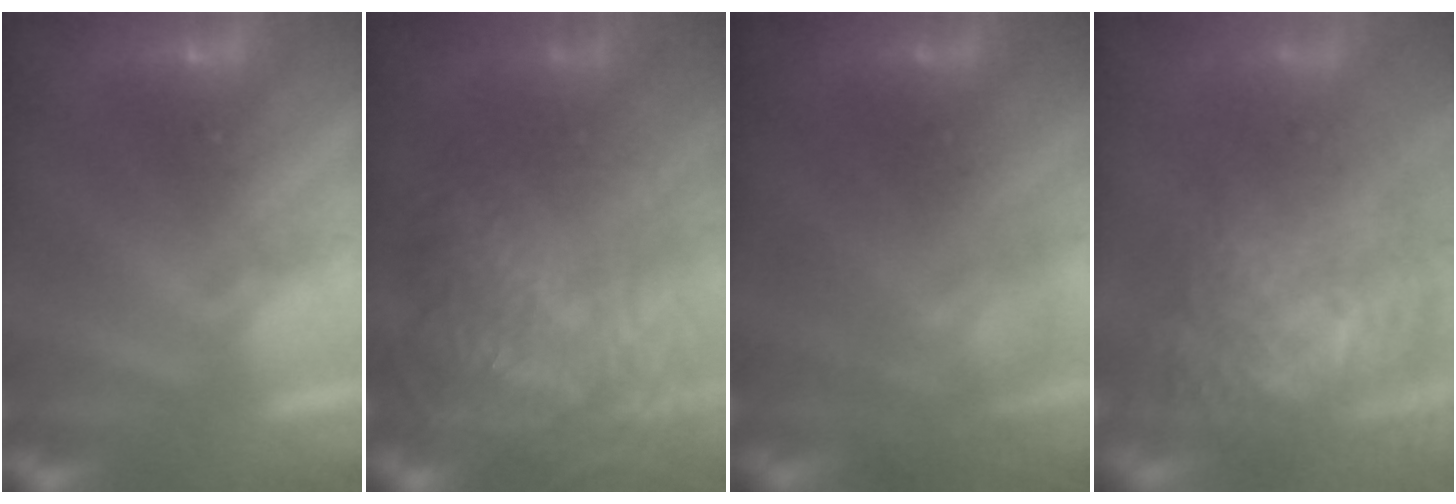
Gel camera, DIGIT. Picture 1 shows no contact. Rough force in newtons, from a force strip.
{"total": 8.8}
{"total": 1.8}
{"total": 7.4}